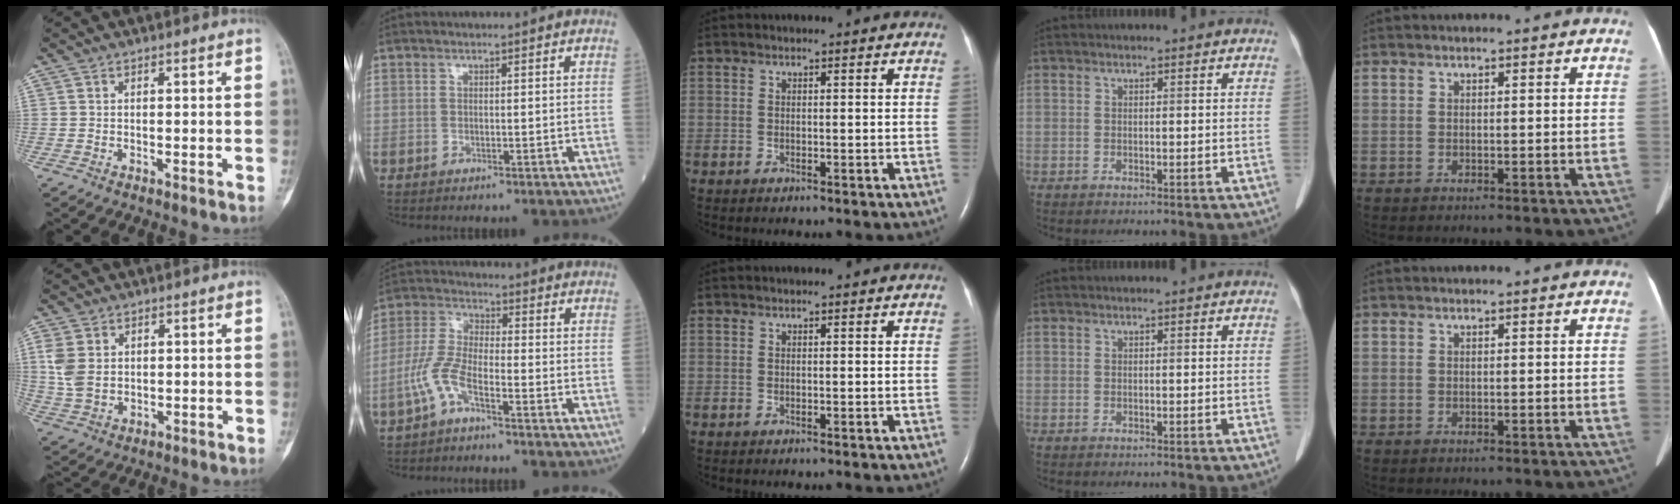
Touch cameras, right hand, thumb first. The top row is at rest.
{"thumb": {"total": 6.5, "force": [1.3, 4.8, 4.1], "torque": [-0.084, -0.003, 0.034]}, "index": {"total": 6.4, "force": [-3.5, 1.8, 5.0], "torque": [-0.121, 0.005, -0.077]}}